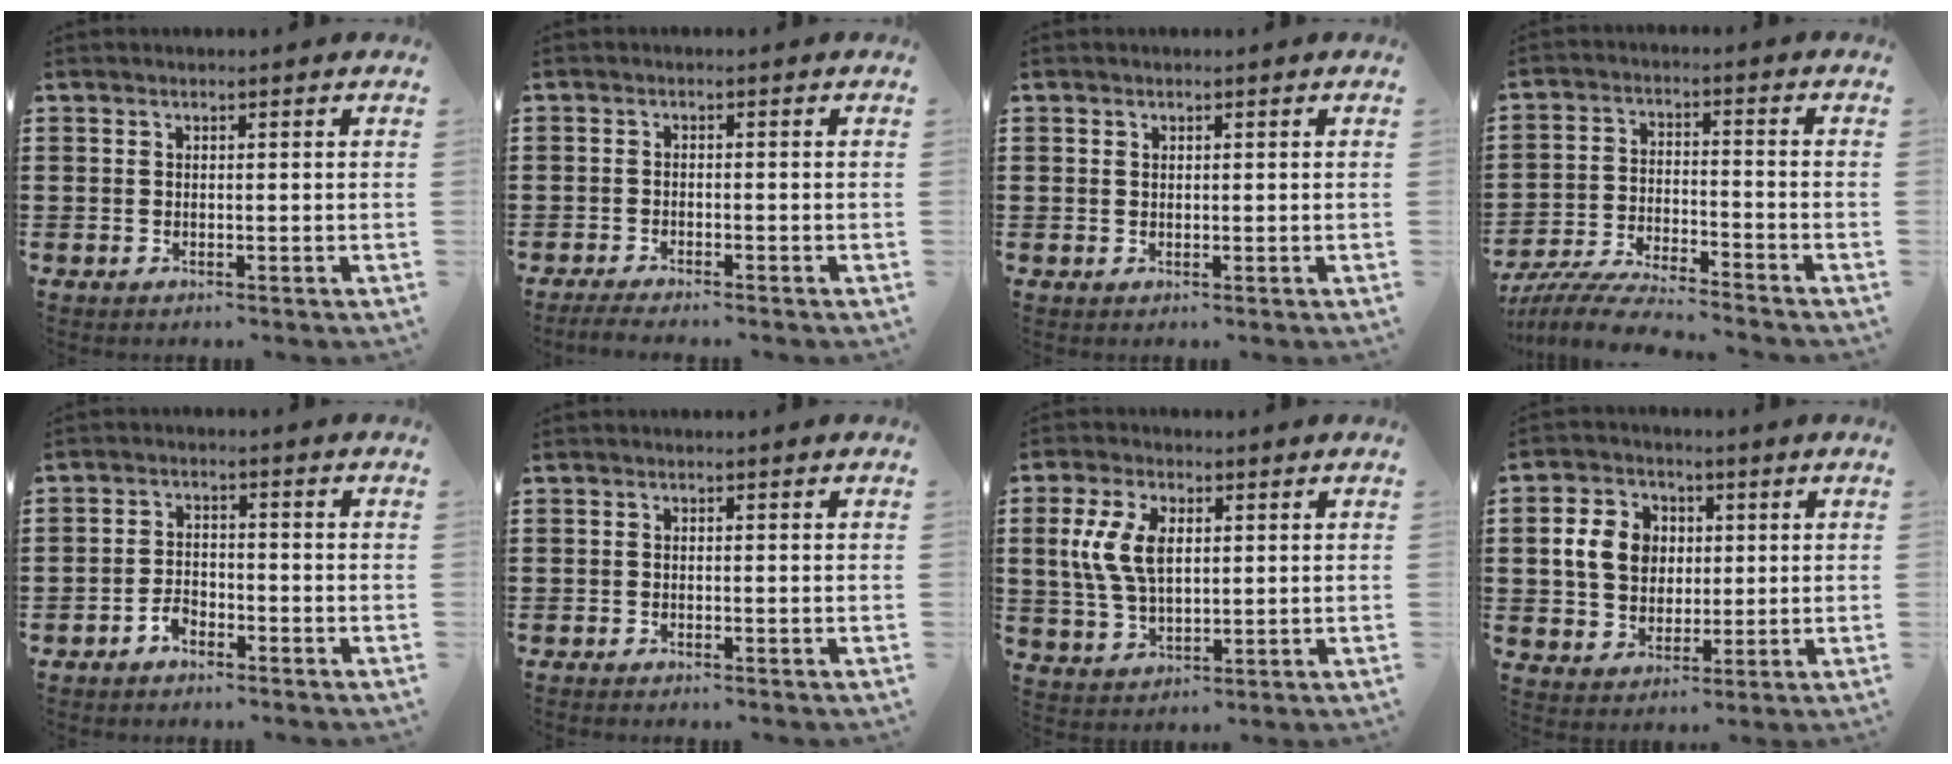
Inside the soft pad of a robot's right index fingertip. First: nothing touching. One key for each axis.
{"total": 1.7, "fx": -1.7, "fy": -0.1, "fz": 0.2, "tx": -0.005, "ty": -0.001, "tz": -0.033}
{"total": 0.6, "fx": 0.3, "fy": 0.5, "fz": 0.2, "tx": -0.005, "ty": 0.003, "tz": 0.006}
{"total": 6.3, "fx": -6.0, "fy": 0.2, "fz": 1.7, "tx": -0.044, "ty": -0.002, "tz": -0.120}
{"total": 2.5, "fx": -2.0, "fy": 1.3, "fz": 0.7, "tx": -0.019, "ty": 0.003, "tz": -0.042}
{"total": 0.6, "fx": -0.6, "fy": 0.0, "fz": -0.1, "tx": 0.001, "ty": -0.001, "tz": -0.012}
{"total": 7.8, "fx": 1.5, "fy": 4.4, "fz": 6.2, "tx": -0.151, "ty": 0.008, "tz": 0.021}
{"total": 7.7, "fx": 1.1, "fy": 6.5, "fz": 4.1, "tx": -0.108, "ty": 0.016, "tz": 0.014}